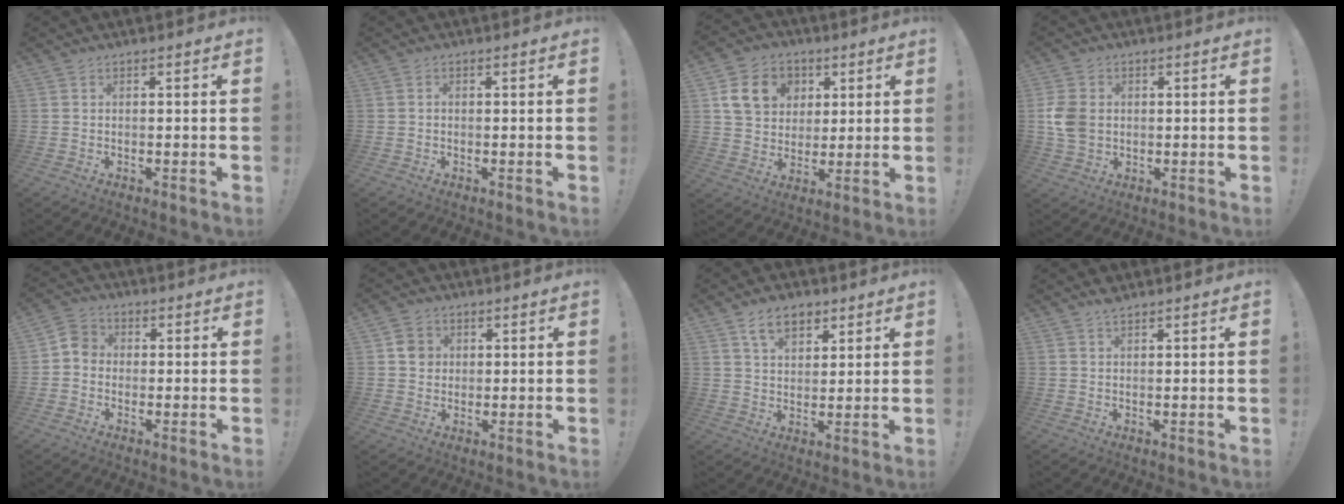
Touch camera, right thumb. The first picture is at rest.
{"total": 0.6, "force": [-0.4, 0.4, 0.2], "torque": [-0.005, 0.001, -0.007]}
{"total": 13.0, "force": [4.8, 10.7, 5.6], "torque": [-0.080, -0.010, 0.098]}
{"total": 8.4, "force": [0.3, 6.7, 5.0], "torque": [-0.093, 0.004, 0.009]}
{"total": 4.9, "force": [-1.4, 4.2, 2.2], "torque": [-0.045, 0.022, -0.024]}
{"total": 4.6, "force": [0.7, 4.4, 1.3], "torque": [-0.009, 0.004, 0.012]}
{"total": 8.4, "force": [4.9, 5.0, 4.6], "torque": [-0.073, -0.011, 0.092]}
{"total": 1.7, "force": [1.5, 0.5, 0.5], "torque": [0.005, -0.005, 0.024]}